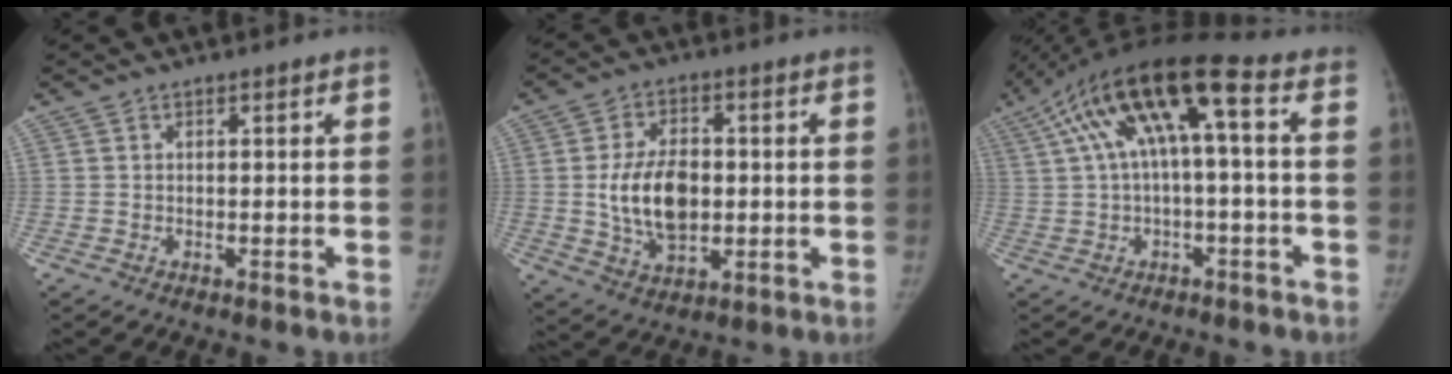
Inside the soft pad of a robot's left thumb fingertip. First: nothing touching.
{"total": 12.1, "force": [-0.2, 7.5, 9.5], "torque": [-0.150, 0.002, 0.004]}
{"total": 14.2, "force": [2.9, 3.6, 13.5], "torque": [-0.259, 0.054, 0.047]}